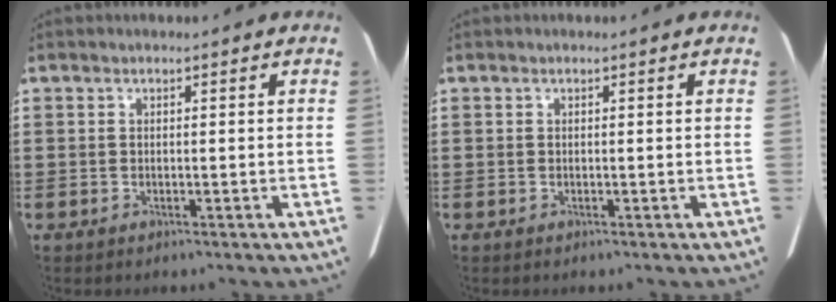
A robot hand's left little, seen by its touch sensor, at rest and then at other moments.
{"total": 0.0}